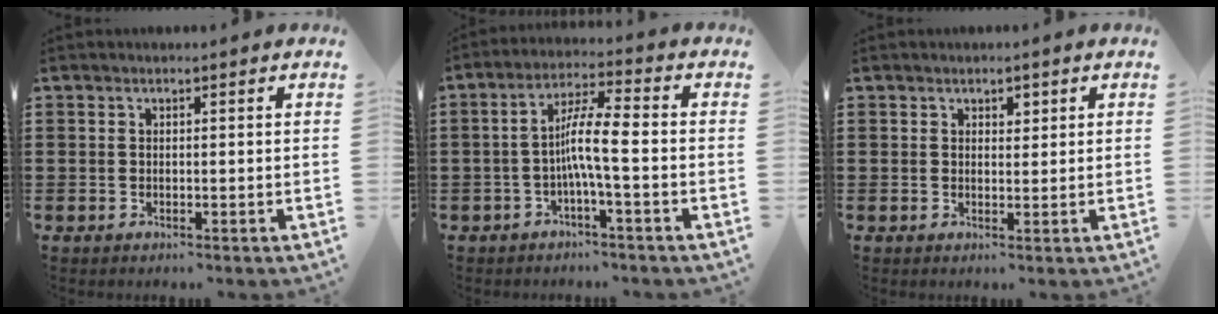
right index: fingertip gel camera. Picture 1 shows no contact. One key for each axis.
{"total": 7.1, "fx": -1.3, "fy": 0.8, "fz": 6.9, "tx": -0.129, "ty": 0.002, "tz": -0.029}
{"total": 1.3, "fx": 0.9, "fy": 0.8, "fz": 0.4, "tx": -0.002, "ty": 0.001, "tz": 0.016}